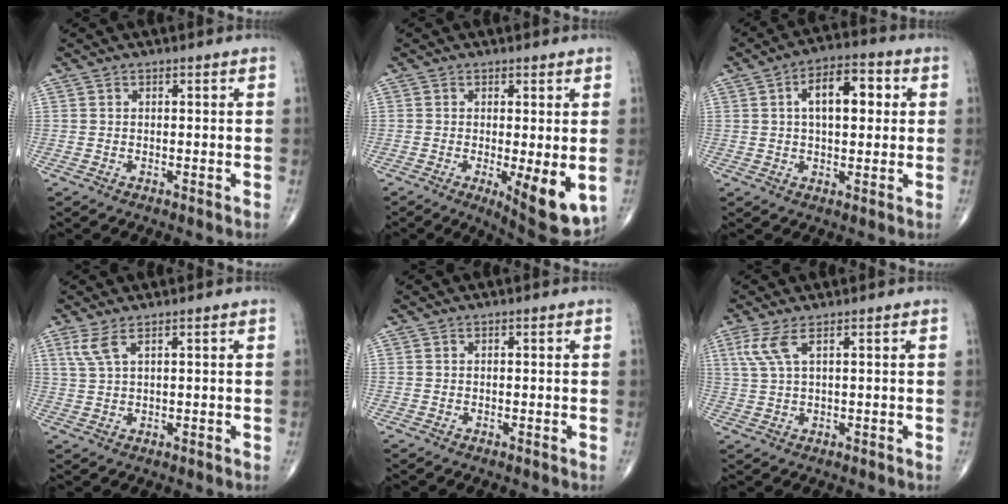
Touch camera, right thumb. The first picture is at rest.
{"total": 9.6, "force": [-1.9, 2.8, 9.0], "torque": [-0.120, -0.025, -0.022]}
{"total": 10.2, "force": [2.1, 5.1, 8.5], "torque": [-0.110, 0.017, 0.027]}
{"total": 3.3, "force": [1.8, 0.8, 2.6], "torque": [-0.069, 0.002, 0.048]}
{"total": 0.0}
{"total": 4.1, "force": [1.9, 0.9, 3.5], "torque": [-0.099, 0.004, 0.050]}